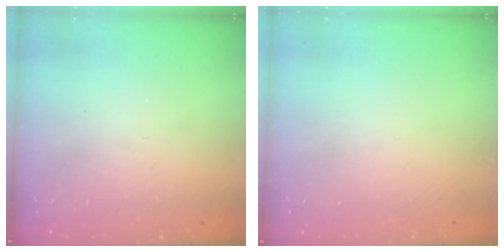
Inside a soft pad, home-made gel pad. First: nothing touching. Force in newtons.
{"total": 0.0}